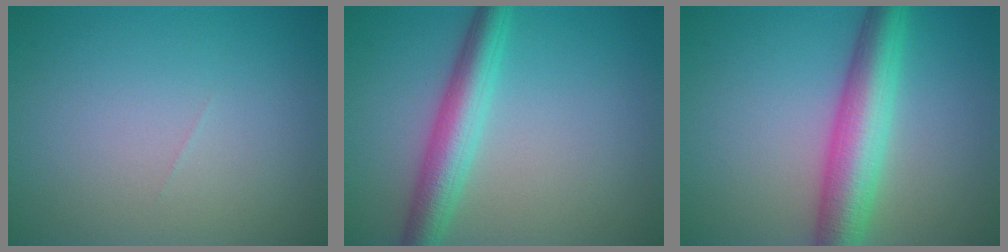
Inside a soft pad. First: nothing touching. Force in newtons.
{"total": 4.7, "press": 4.7, "slide": 0.1}
{"total": 6.8, "press": 6.8, "slide": 0.1}